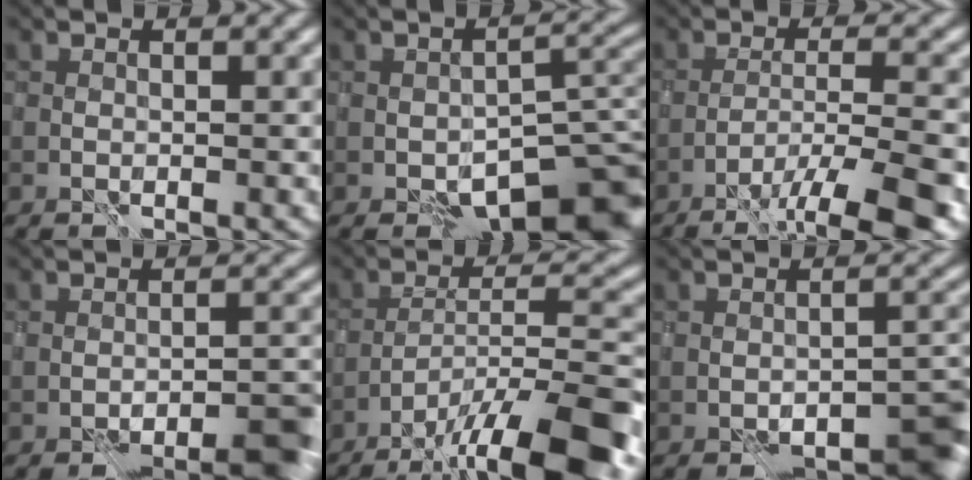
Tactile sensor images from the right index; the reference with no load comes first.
{"total": 9.3, "force": [-5.9, 4.0, 6.0], "torque": [-0.059, -0.004, -0.088]}
{"total": 8.0, "force": [-5.4, 1.4, 5.7], "torque": [-0.081, 0.008, -0.084]}
{"total": 6.0, "force": [-5.1, 1.3, 3.0], "torque": [-0.038, 0.007, -0.064]}
{"total": 12.0, "force": [-8.2, 2.4, 8.4], "torque": [-0.135, 0.013, -0.133]}
{"total": 6.6, "force": [-5.3, 2.1, 3.3], "torque": [-0.032, 0.006, -0.062]}